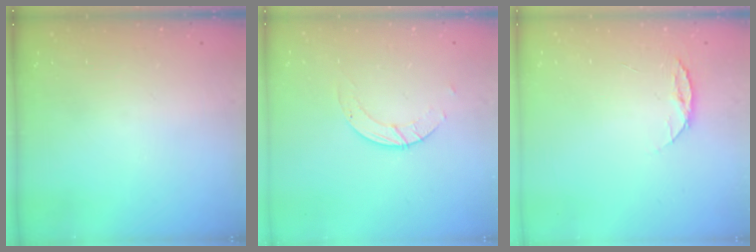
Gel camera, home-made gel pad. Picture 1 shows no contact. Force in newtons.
{"total": 2.8, "press": 2.8, "slide": 0.3}
{"total": 6.6, "press": 6.5, "slide": 0.7}